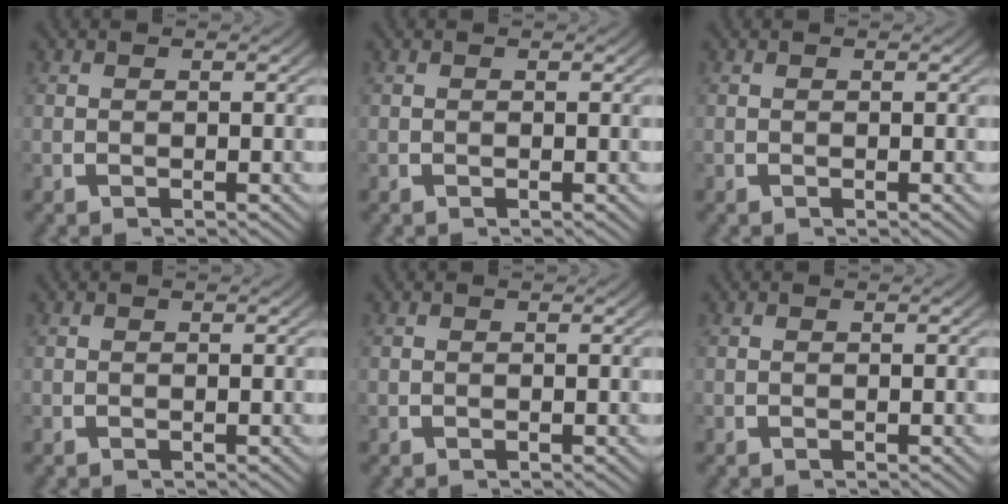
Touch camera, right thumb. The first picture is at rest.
{"total": 0.0}
{"total": 0.0}
{"total": 0.0}
{"total": 0.0}
{"total": 0.0}